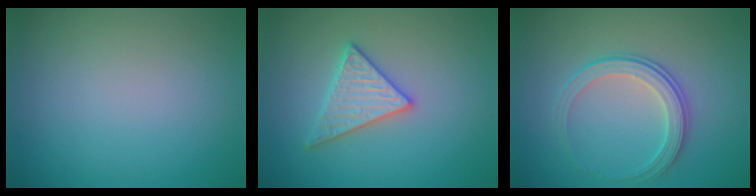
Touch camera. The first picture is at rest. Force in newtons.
{"total": 3.0, "press": 3.0, "slide": 0.1}
{"total": 3.5, "press": 2.9, "slide": 1.9}